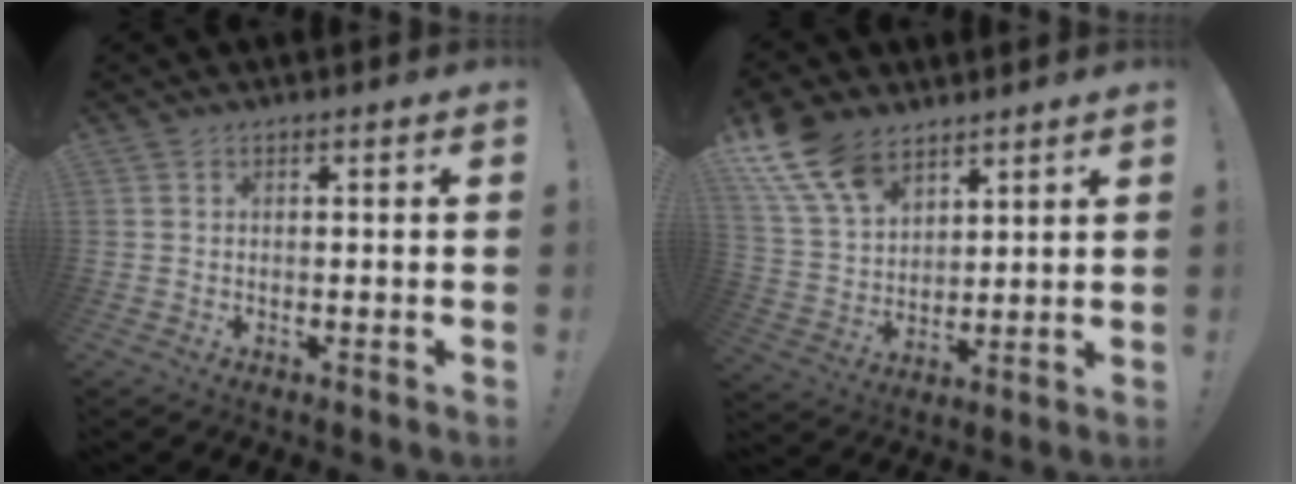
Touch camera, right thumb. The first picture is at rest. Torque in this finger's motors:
{"motor_torque": [-0.03, 1.17, 0.23, 0.23, 0.05]}